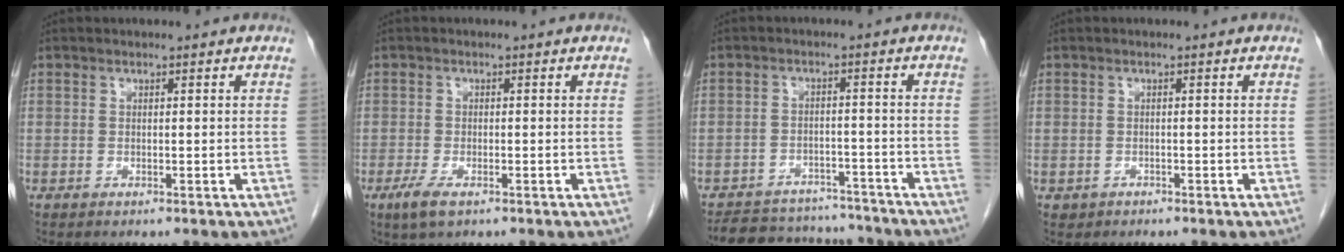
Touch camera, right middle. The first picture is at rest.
{"total": 3.1, "force": [-1.8, 1.1, 2.3], "torque": [-0.056, -0.005, -0.032]}
{"total": 12.0, "force": [-11.3, 3.6, 2.2], "torque": [-0.030, 0.011, -0.153]}
{"total": 0.9, "force": [-0.5, 0.7, 0.0], "torque": [-0.005, 0.003, -0.007]}